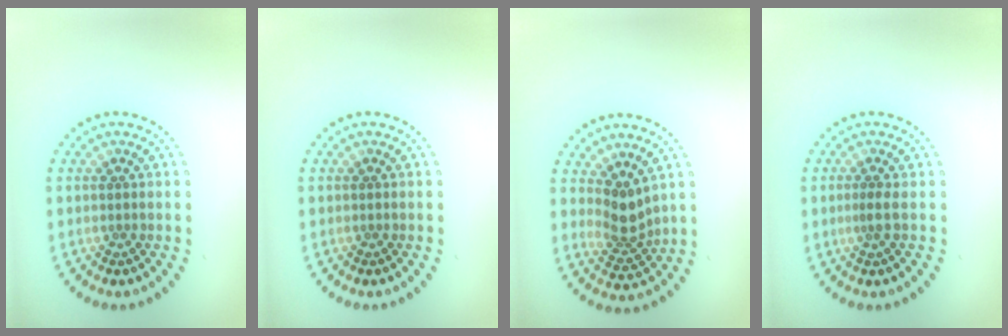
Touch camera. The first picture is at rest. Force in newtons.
{"total": 0.0}
{"total": 2.8, "press": 2.2, "slide": 1.8}
{"total": 0.8, "press": 0.5, "slide": 0.7}